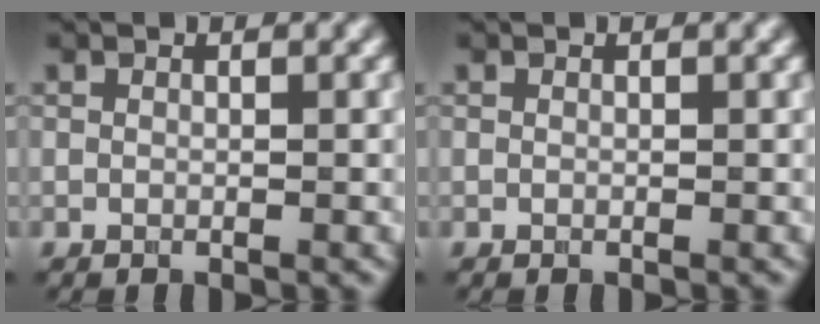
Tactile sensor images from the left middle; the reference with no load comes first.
{"total": 0.0}